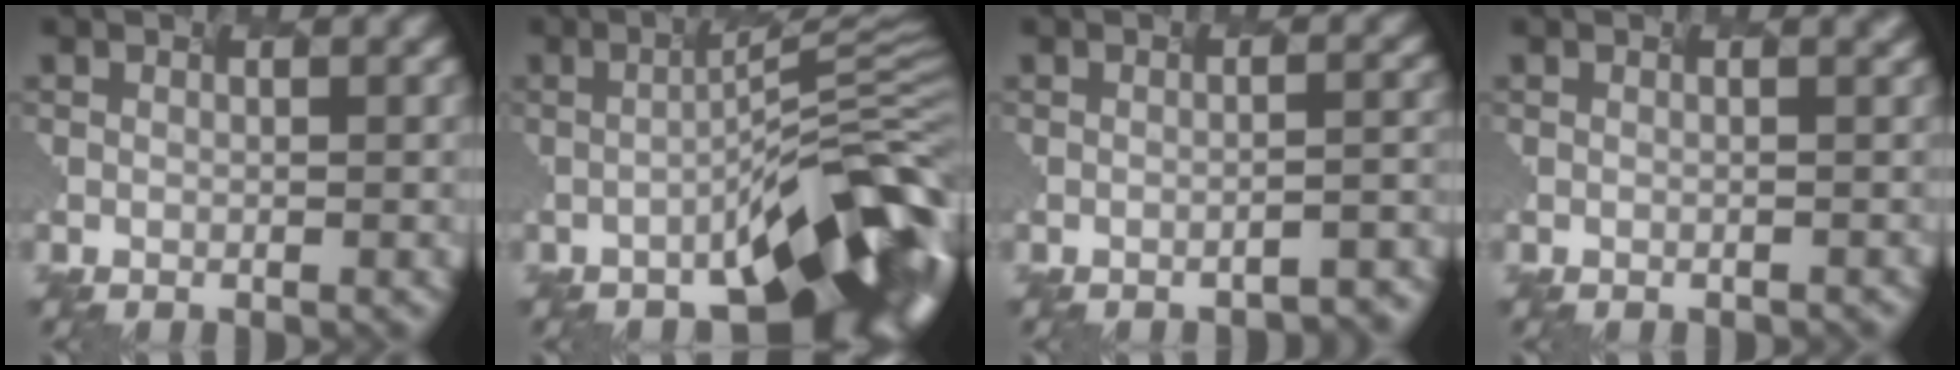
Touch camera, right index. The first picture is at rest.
{"total": 12.0, "force": [-4.6, 3.2, 10.6], "torque": [-0.146, 0.001, -0.064]}
{"total": 3.3, "force": [-2.2, 0.7, 2.3], "torque": [-0.019, 0.006, -0.024]}
{"total": 1.8, "force": [0.5, 1.1, 1.3], "torque": [0.015, 0.019, -0.007]}